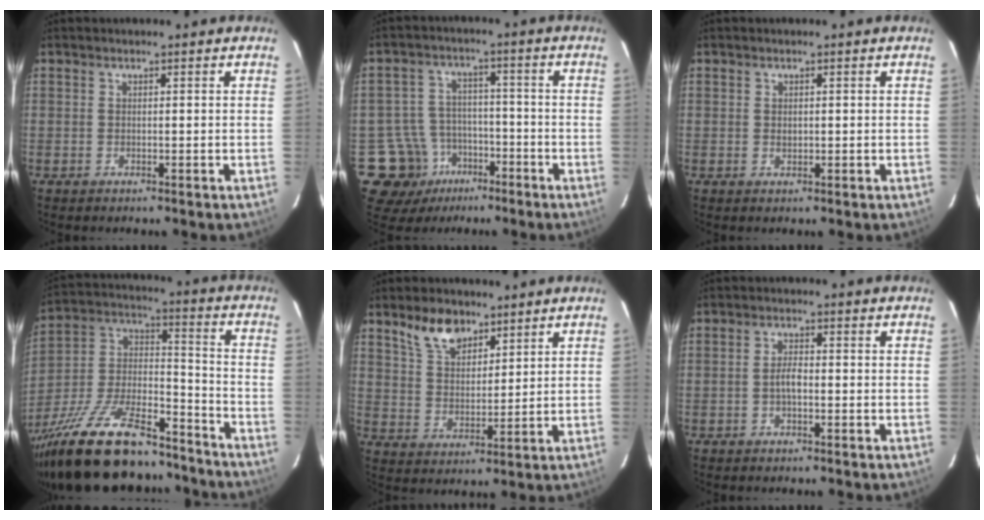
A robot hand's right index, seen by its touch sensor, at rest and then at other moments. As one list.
[{"total": 10.6, "force": [-5.8, 8.7, 2.0], "torque": [-0.067, 0.027, -0.081]}, {"total": 0.6, "force": [0.0, 0.4, 0.4], "torque": [-0.008, 0.000, 0.001]}, {"total": 28.9, "force": [-21.7, 10.0, 16.2], "torque": [-0.316, -0.005, -0.343]}, {"total": 8.2, "force": [5.7, 4.3, 4.0], "torque": [-0.073, 0.016, 0.110]}, {"total": 1.9, "force": [-0.7, 0.4, 1.7], "torque": [-0.036, 0.004, -0.016]}]